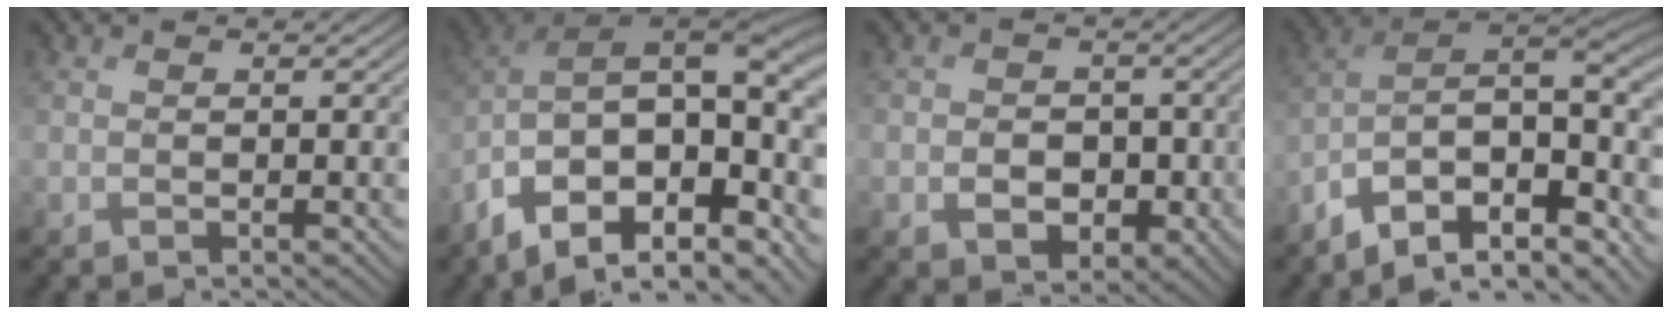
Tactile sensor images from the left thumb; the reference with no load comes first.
{"total": 17.7, "force": [-6.3, 10.3, 13.0], "torque": [-0.251, -0.018, -0.087]}
{"total": 5.6, "force": [-1.1, 4.9, 2.5], "torque": [-0.046, -0.002, -0.027]}
{"total": 15.0, "force": [-6.8, 7.9, 10.8], "torque": [-0.206, -0.018, -0.101]}